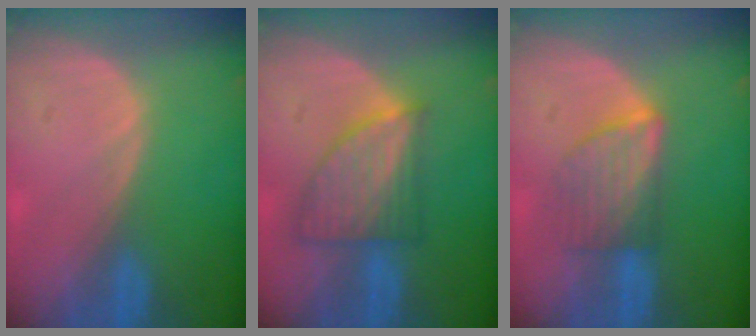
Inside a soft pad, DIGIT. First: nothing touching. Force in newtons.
{"total": 7.4, "press": 6.7, "slide": 3.3}
{"total": 5.9, "press": 5.8, "slide": 1.4}